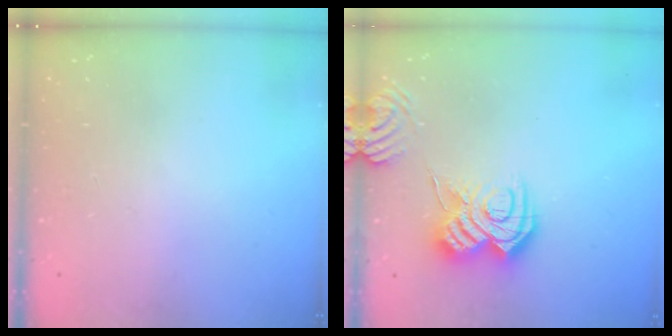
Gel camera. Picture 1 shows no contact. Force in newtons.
{"total": 11.6, "press": 11.5, "slide": 1.1}